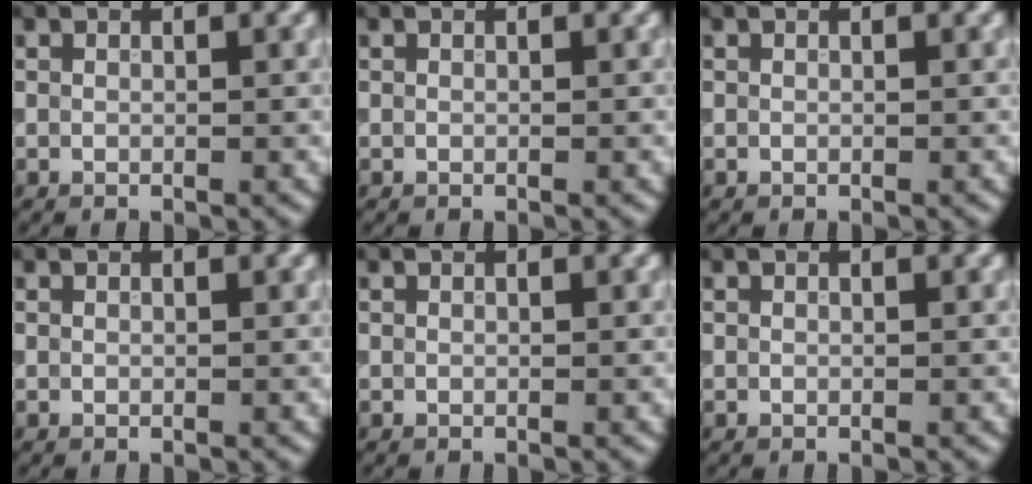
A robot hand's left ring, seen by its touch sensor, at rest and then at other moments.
{"total": 0.0}
{"total": 0.0}
{"total": 0.0}
{"total": 0.0}
{"total": 0.0}